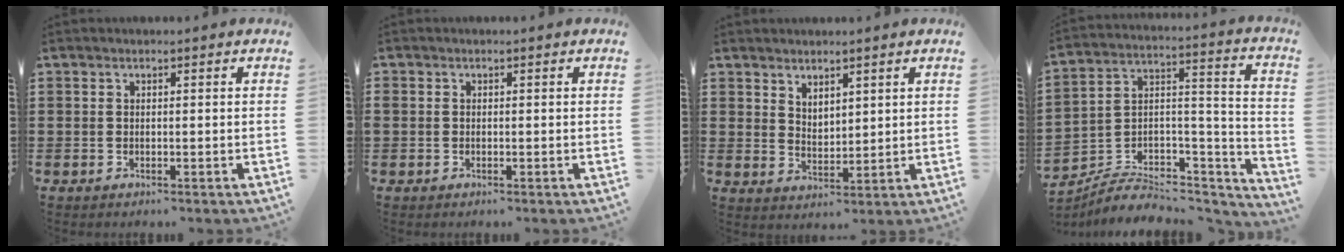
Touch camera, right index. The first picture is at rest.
{"total": 0.6, "force": [0.0, 0.6, 0.1], "torque": [-0.002, 0.005, -0.002]}
{"total": 2.8, "force": [2.6, 1.0, -0.2], "torque": [-0.004, -0.001, 0.051]}
{"total": 6.0, "force": [-4.5, 3.3, 2.1], "torque": [-0.046, 0.004, -0.088]}